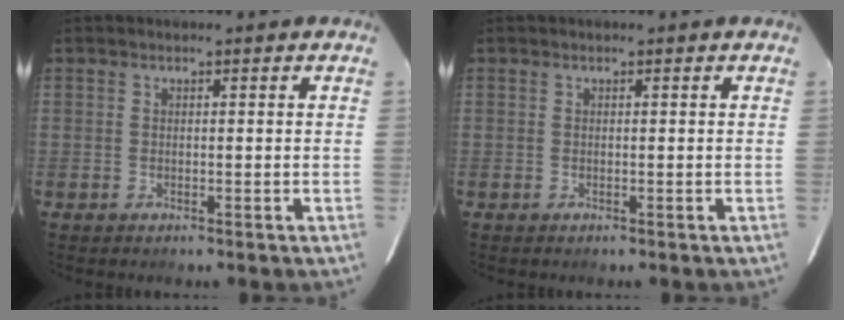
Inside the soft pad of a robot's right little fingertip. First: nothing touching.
{"total": 0.0}